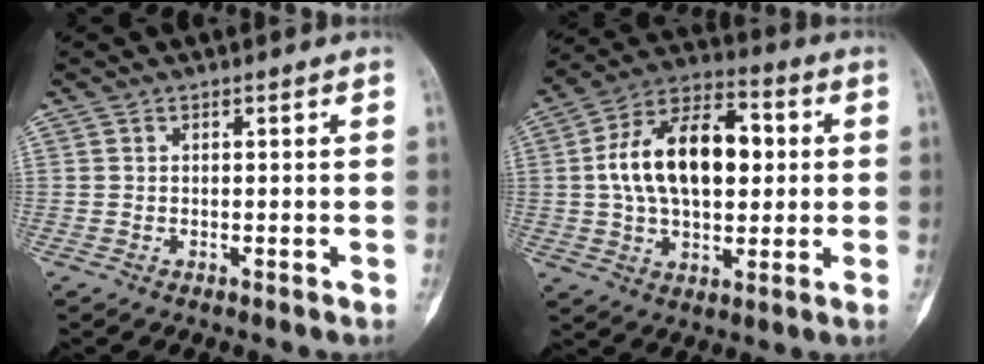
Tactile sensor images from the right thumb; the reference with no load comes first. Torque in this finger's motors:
{"motor_torque": [1.14, 1.20, 0.91, -0.59, 0.29]}